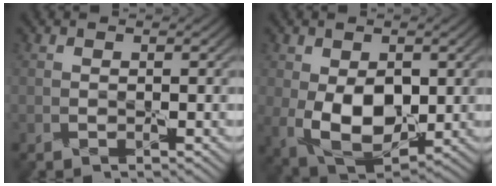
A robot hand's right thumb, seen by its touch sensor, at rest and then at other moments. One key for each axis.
{"total": 9.8, "fx": -0.6, "fy": 6.2, "fz": 7.6, "tx": -0.160, "ty": -0.020, "tz": 0.002}